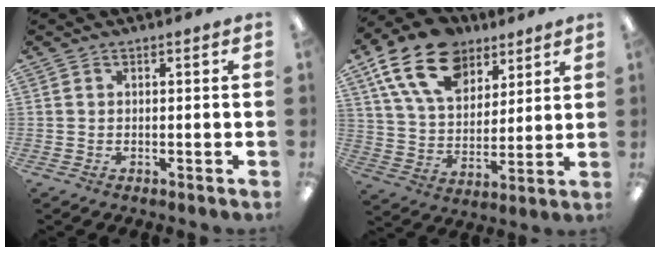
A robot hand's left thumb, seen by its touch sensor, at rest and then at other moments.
{"total": 18.7, "force": [11.3, 11.5, 9.6], "torque": [-0.174, -0.042, 0.208]}